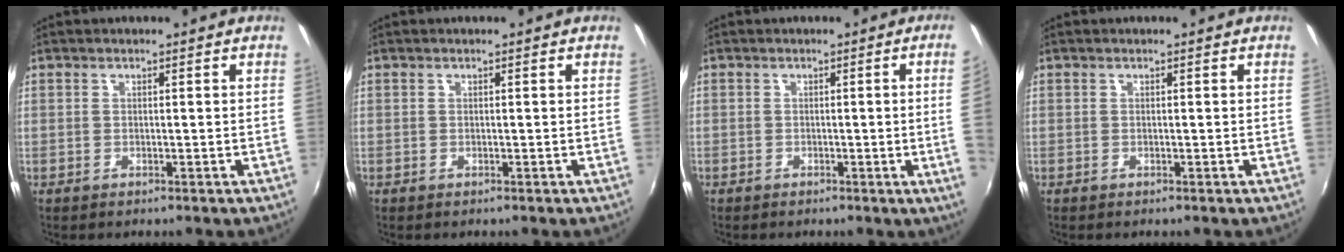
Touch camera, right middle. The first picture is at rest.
{"total": 0.0}
{"total": 4.4, "force": [0.0, -2.0, 4.0], "torque": [-0.062, -0.010, 0.003]}
{"total": 0.0}